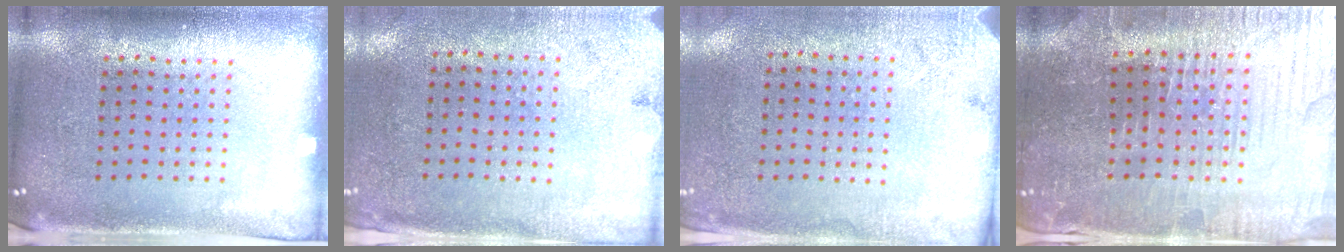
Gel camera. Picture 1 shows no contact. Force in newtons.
{"total": 2.7, "press": 2.2, "slide": 1.6}
{"total": 2.8, "press": 2.2, "slide": 1.6}
{"total": 3.7, "press": 3.7, "slide": 0.4}